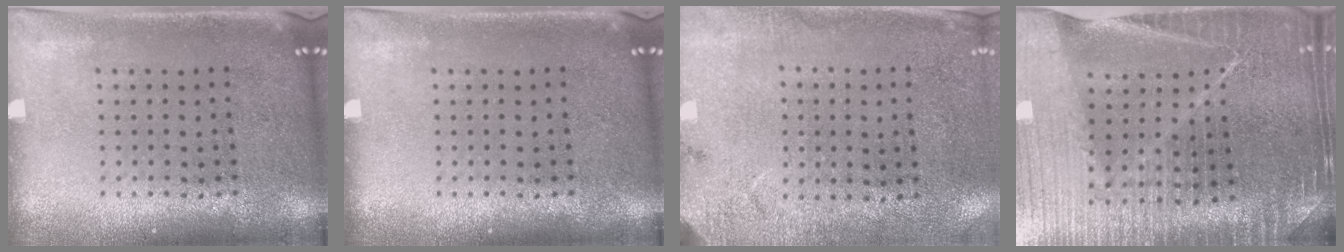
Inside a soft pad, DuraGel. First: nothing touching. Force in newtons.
{"total": 0.0}
{"total": 2.8, "press": 2.2, "slide": 1.6}
{"total": 4.6, "press": 4.3, "slide": 1.6}